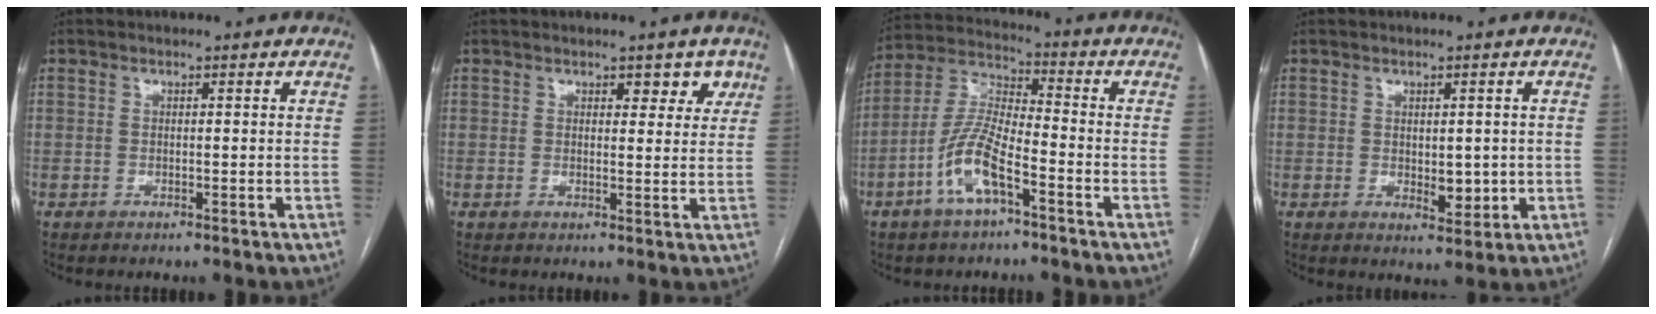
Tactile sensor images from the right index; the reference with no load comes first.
{"total": 3.3, "force": [2.0, 1.1, 2.4], "torque": [-0.025, -0.005, 0.023]}
{"total": 10.0, "force": [-4.7, 2.7, 8.4], "torque": [-0.184, 0.008, -0.093]}
{"total": 3.8, "force": [-0.2, 2.0, 3.3], "torque": [-0.042, -0.003, 0.007]}